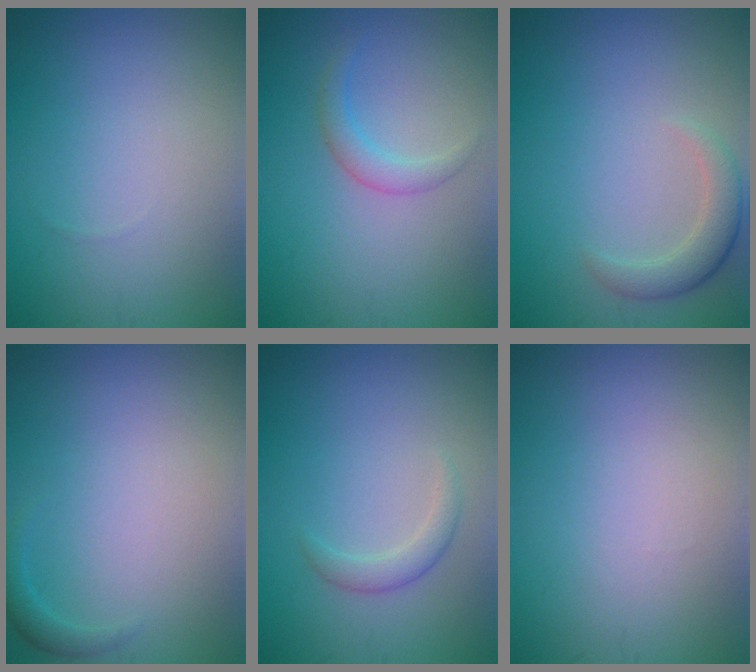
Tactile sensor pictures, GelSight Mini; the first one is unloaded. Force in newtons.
{"total": 1.7, "press": 1.7, "slide": 0.1}
{"total": 2.6, "press": 2.6, "slide": 0.1}
{"total": 1.0, "press": 1.0, "slide": 0.1}
{"total": 1.6, "press": 1.6, "slide": 0.0}
{"total": 0.0}